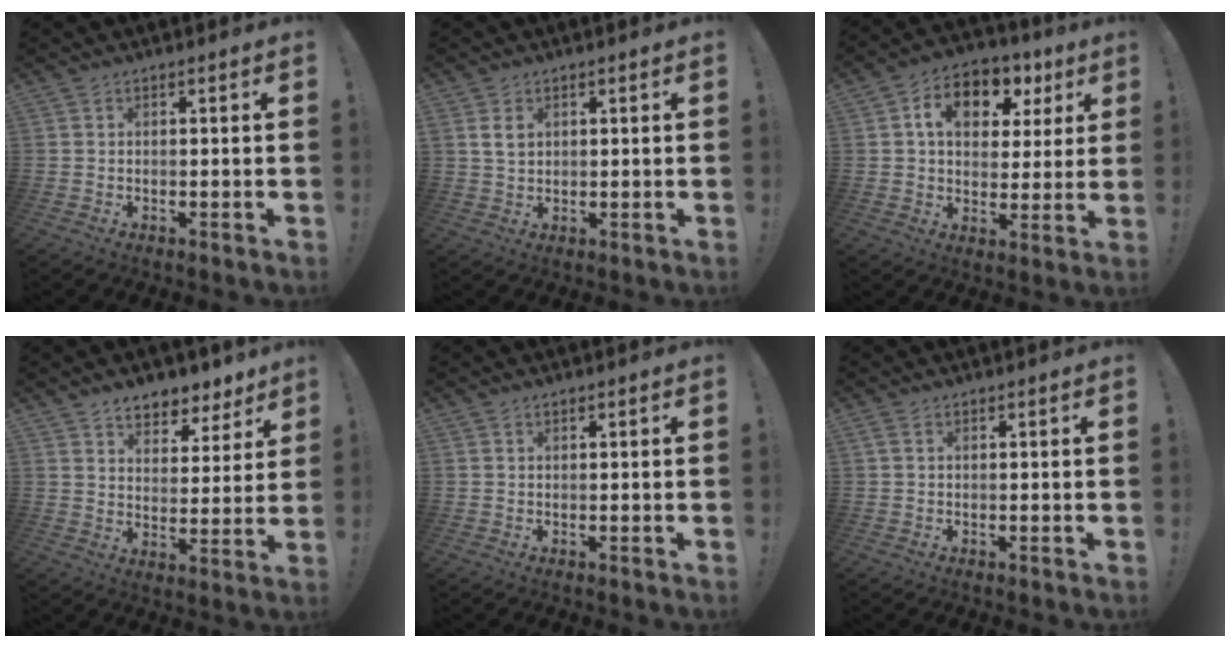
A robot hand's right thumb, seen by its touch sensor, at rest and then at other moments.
{"total": 3.7, "force": [1.5, 2.5, 2.3], "torque": [-0.034, 0.000, 0.027]}
{"total": 12.5, "force": [5.1, 8.7, 7.4], "torque": [-0.109, -0.015, 0.093]}
{"total": 7.8, "force": [6.4, 4.1, 1.8], "torque": [-0.013, -0.058, 0.117]}
{"total": 0.5, "force": [0.4, 0.2, 0.2], "torque": [0.002, -0.004, 0.007]}
{"total": 0.9, "force": [0.2, 0.2, 0.8], "torque": [-0.015, 0.000, 0.005]}